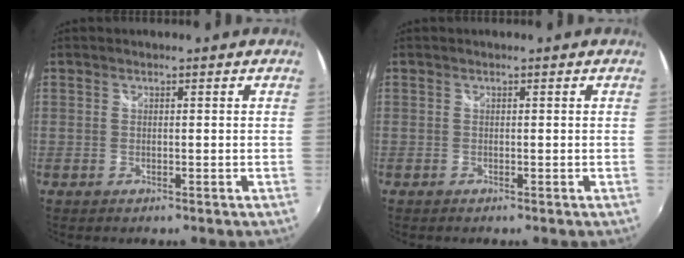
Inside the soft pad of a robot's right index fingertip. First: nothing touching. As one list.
[{"total": 0.0}]